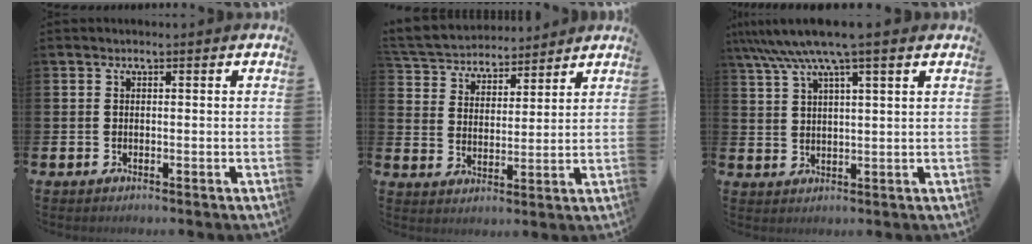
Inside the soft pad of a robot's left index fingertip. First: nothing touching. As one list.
[{"total": 5.1, "force": [4.9, 1.4, -0.2], "torque": [-0.020, -0.038, 0.085]}, {"total": 6.9, "force": [5.4, 0.3, 4.3], "torque": [-0.095, -0.014, 0.094]}]